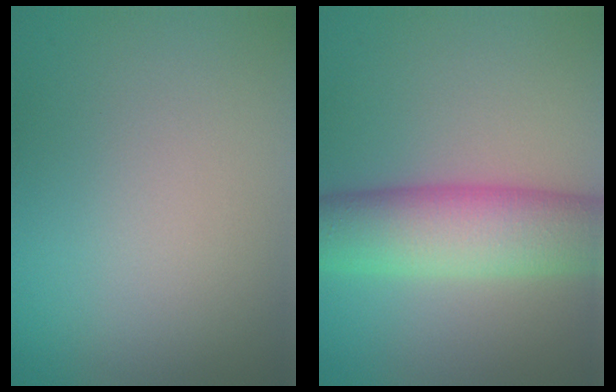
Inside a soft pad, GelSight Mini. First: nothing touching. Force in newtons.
{"total": 8.3, "press": 8.3, "slide": 0.2}